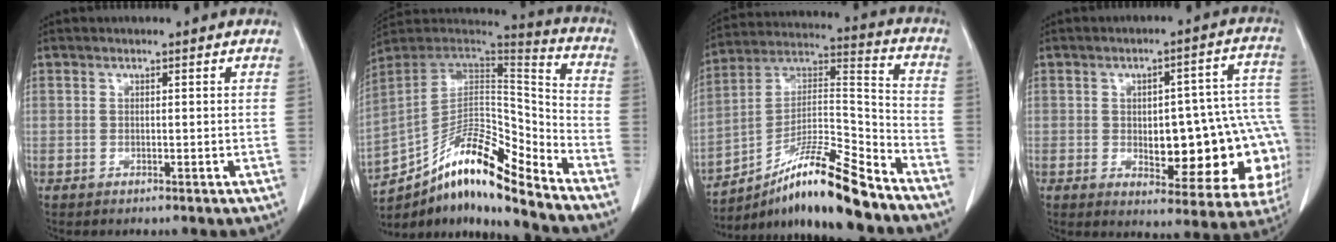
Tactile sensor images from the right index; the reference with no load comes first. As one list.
[{"total": 18.7, "force": [-14.2, 3.2, 11.7], "torque": [-0.222, 0.026, -0.254]}, {"total": 17.4, "force": [-13.1, 0.9, 11.4], "torque": [-0.206, 0.008, -0.227]}, {"total": 20.0, "force": [-3.3, 7.6, 18.2], "torque": [-0.145, 0.042, -0.012]}]